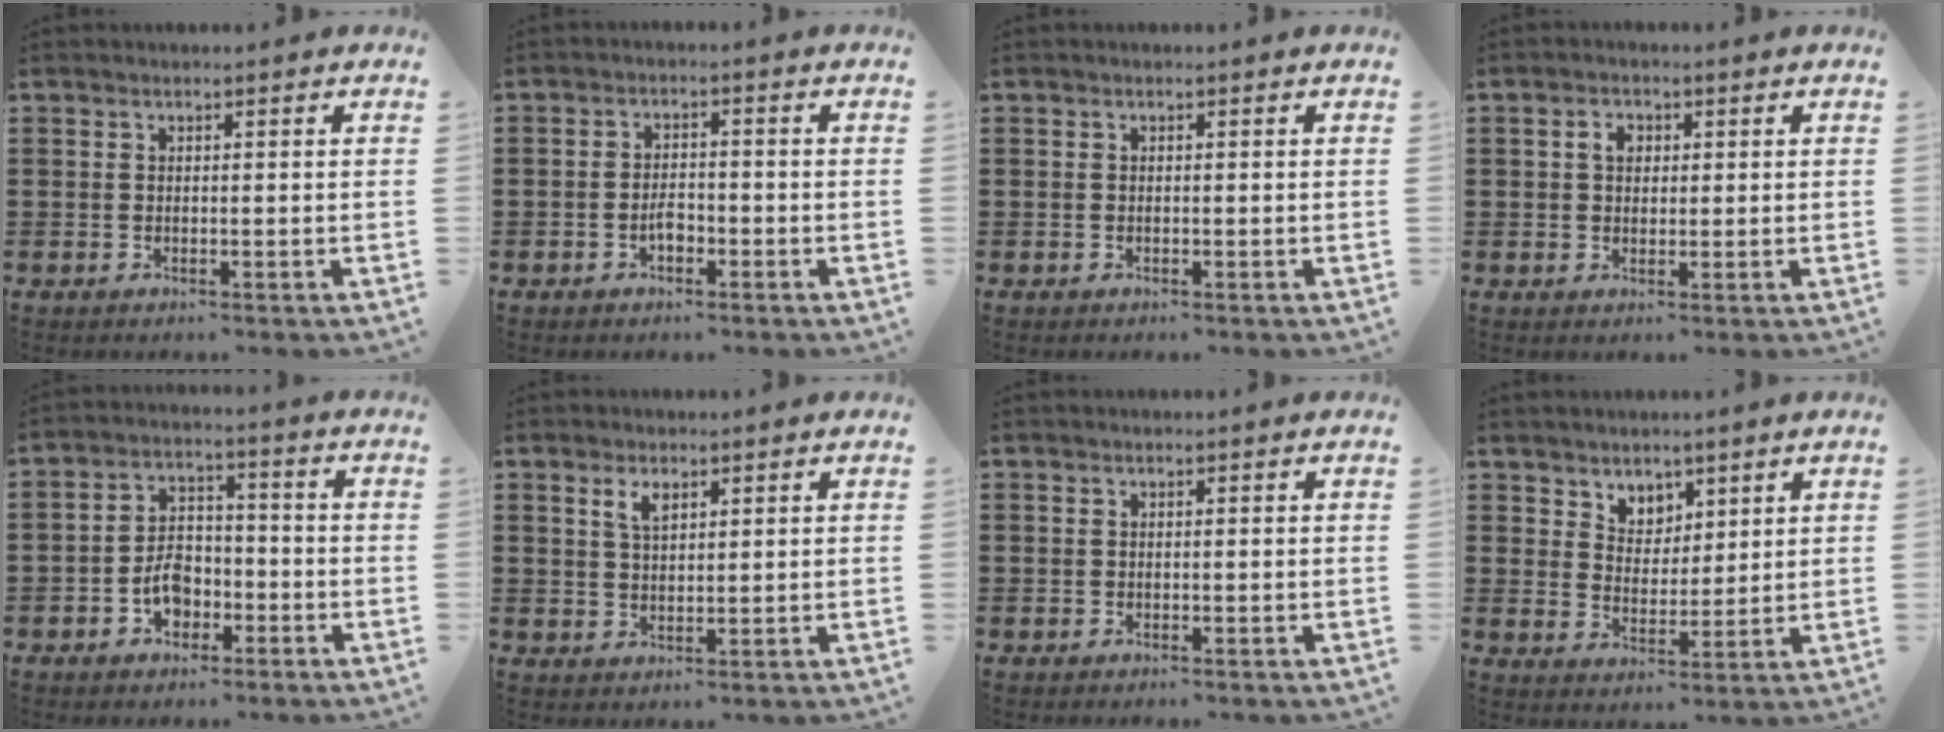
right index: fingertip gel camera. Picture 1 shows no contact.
{"total": 2.6, "force": [-1.2, 1.2, 2.0], "torque": [-0.040, 0.004, -0.022]}
{"total": 0.0}
{"total": 2.5, "force": [0.5, 1.9, 1.6], "torque": [-0.037, 0.011, 0.008]}
{"total": 5.6, "force": [-2.4, 3.8, 3.4], "torque": [-0.058, 0.008, -0.046]}
{"total": 2.8, "force": [1.7, 1.2, 1.9], "torque": [-0.041, 0.004, 0.030]}
{"total": 0.0}
{"total": 4.5, "force": [3.4, 2.9, 0.0], "torque": [-0.020, 0.001, 0.063]}